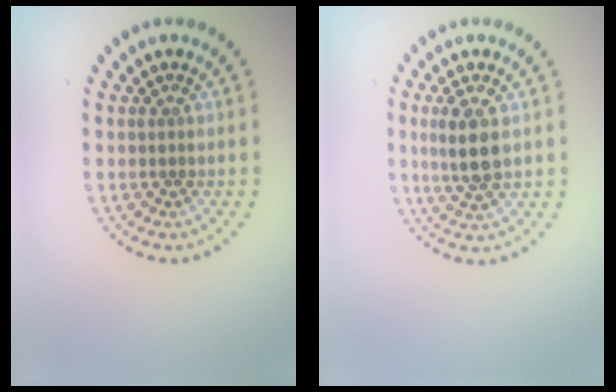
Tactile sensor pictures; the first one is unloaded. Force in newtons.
{"total": 3.4, "press": 3.3, "slide": 0.9}